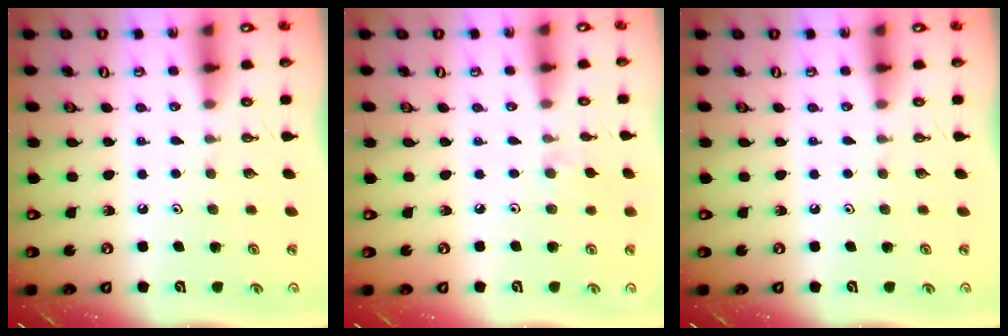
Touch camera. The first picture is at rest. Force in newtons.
{"total": 1.9, "press": 1.9, "slide": 0.5}
{"total": 0.0}